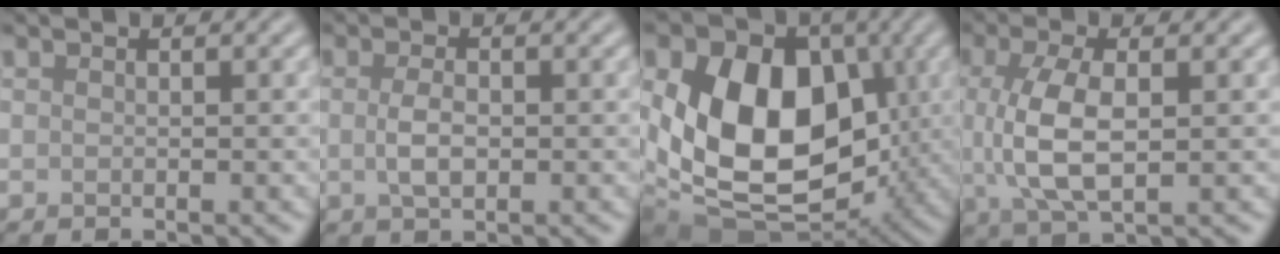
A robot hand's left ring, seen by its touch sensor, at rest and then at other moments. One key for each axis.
{"total": 2.3, "fx": -0.1, "fy": 1.2, "fz": 1.9, "tx": -0.043, "ty": -0.001, "tz": -0.003}
{"total": 14.4, "fx": 0.3, "fy": 10.1, "fz": 10.3, "tx": -0.181, "ty": -0.018, "tz": 0.003}
{"total": 5.6, "fx": 0.3, "fy": 2.4, "fz": 5.1, "tx": -0.116, "ty": 0.001, "tz": 0.007}